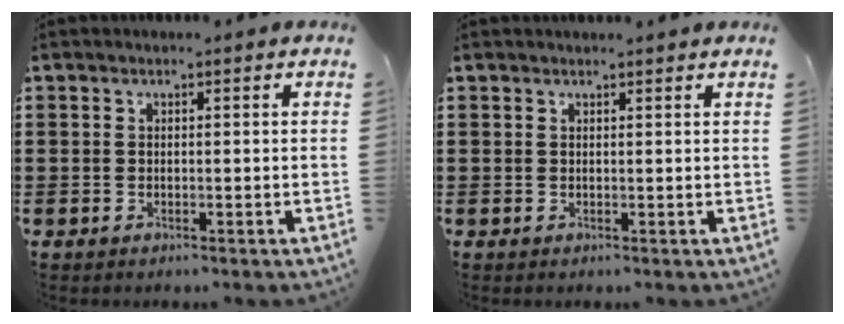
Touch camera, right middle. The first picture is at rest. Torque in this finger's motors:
{"motor_torque": [-0.05, -0.12, 0.04, 0.03]}